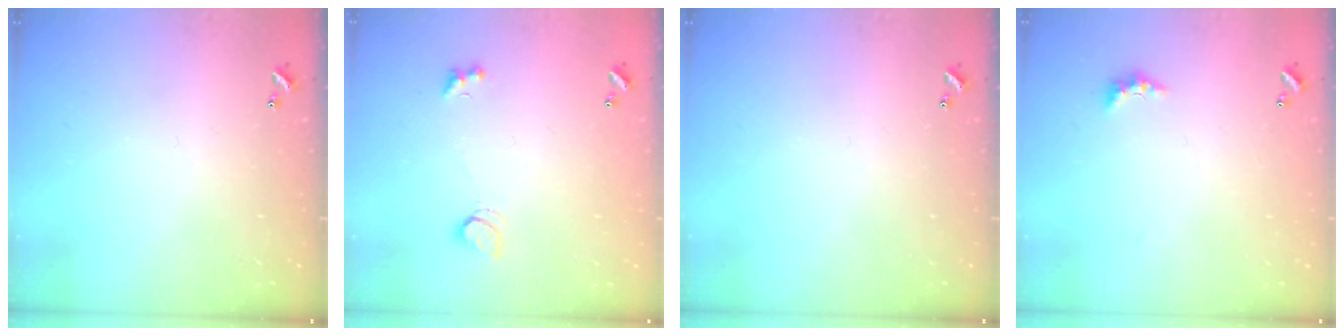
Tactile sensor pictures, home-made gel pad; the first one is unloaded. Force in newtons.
{"total": 2.3, "press": 1.9, "slide": 1.1}
{"total": 0.0}
{"total": 2.3, "press": 2.2, "slide": 0.7}